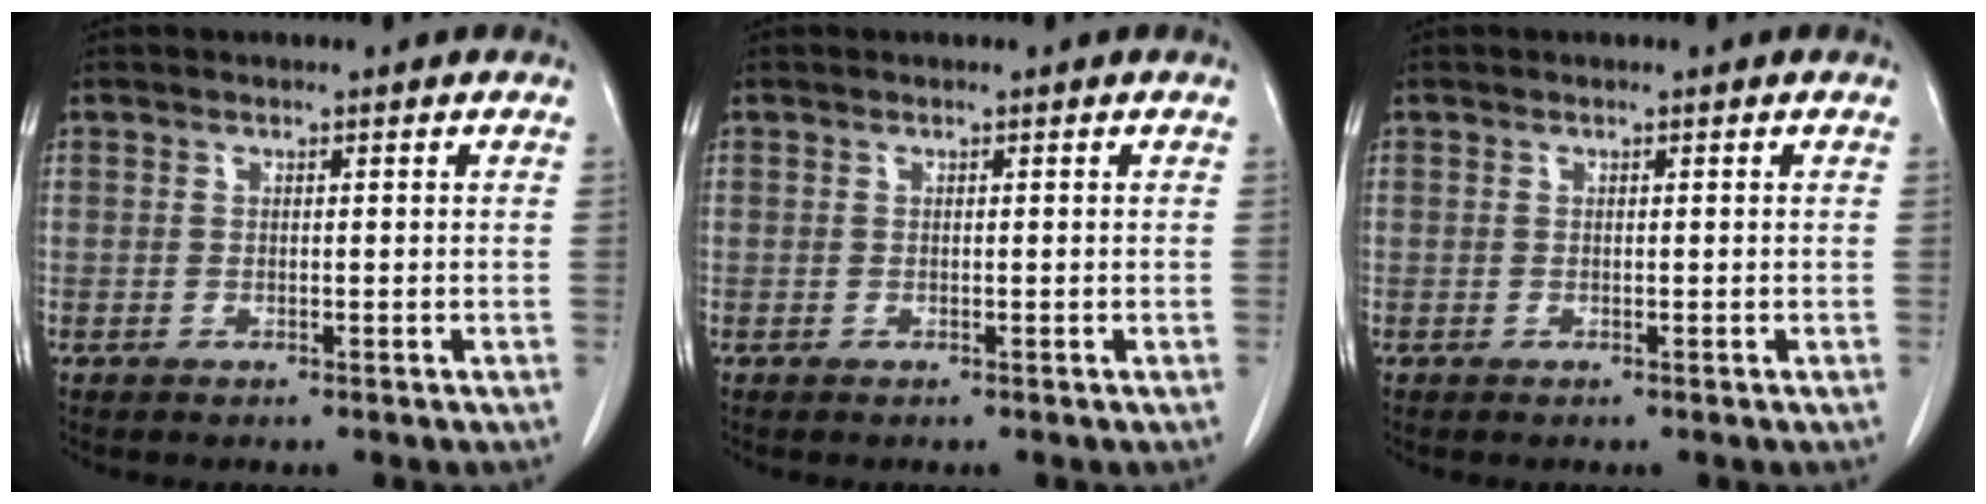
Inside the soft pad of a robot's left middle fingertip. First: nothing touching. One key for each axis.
{"total": 0.0}
{"total": 0.0}